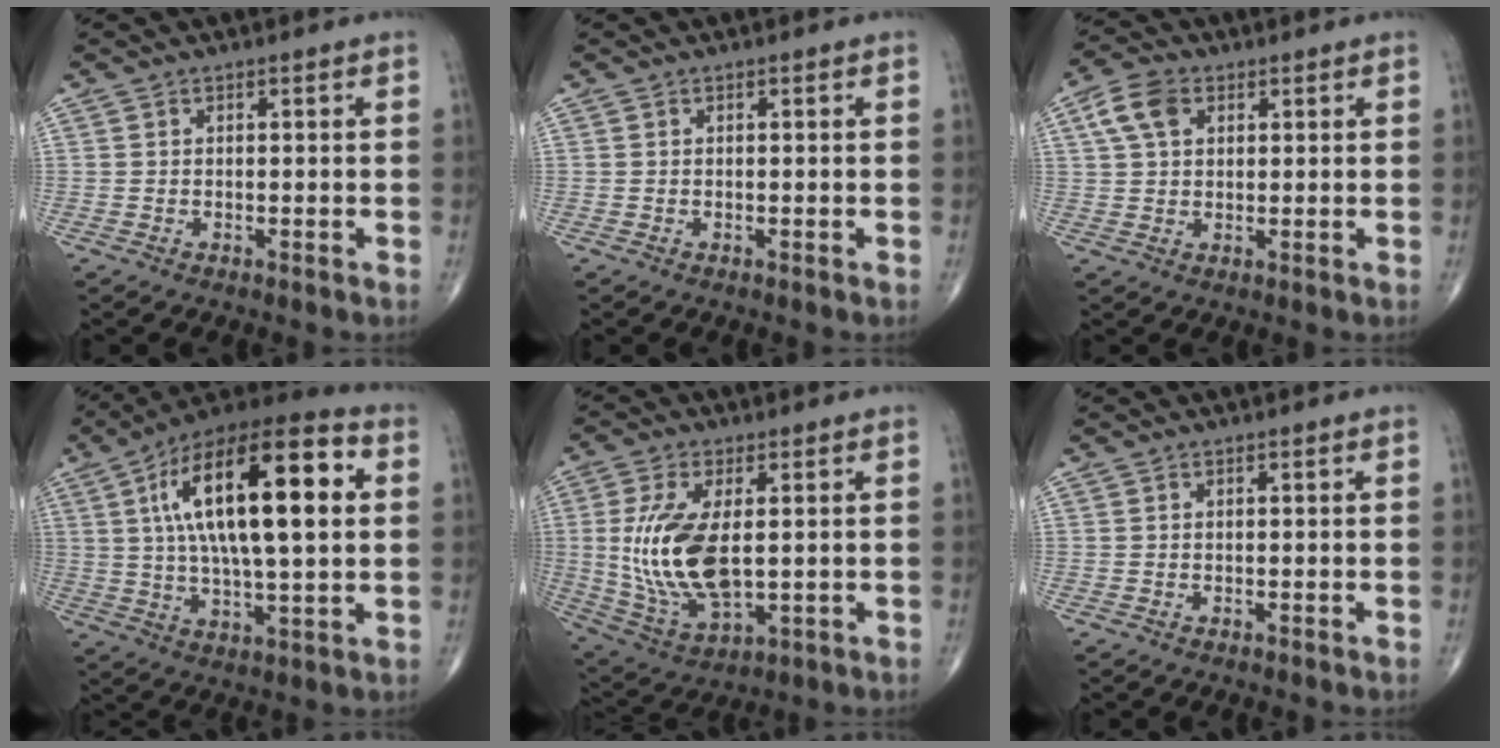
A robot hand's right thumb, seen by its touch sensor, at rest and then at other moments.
{"total": 0.0}
{"total": 6.4, "force": [2.4, 4.2, 4.2], "torque": [-0.077, 0.007, 0.044]}
{"total": 25.6, "force": [5.7, 9.0, 23.3], "torque": [-0.391, 0.017, 0.083]}
{"total": 15.5, "force": [0.9, 7.4, 13.5], "torque": [-0.278, -0.015, 0.033]}
{"total": 0.0}